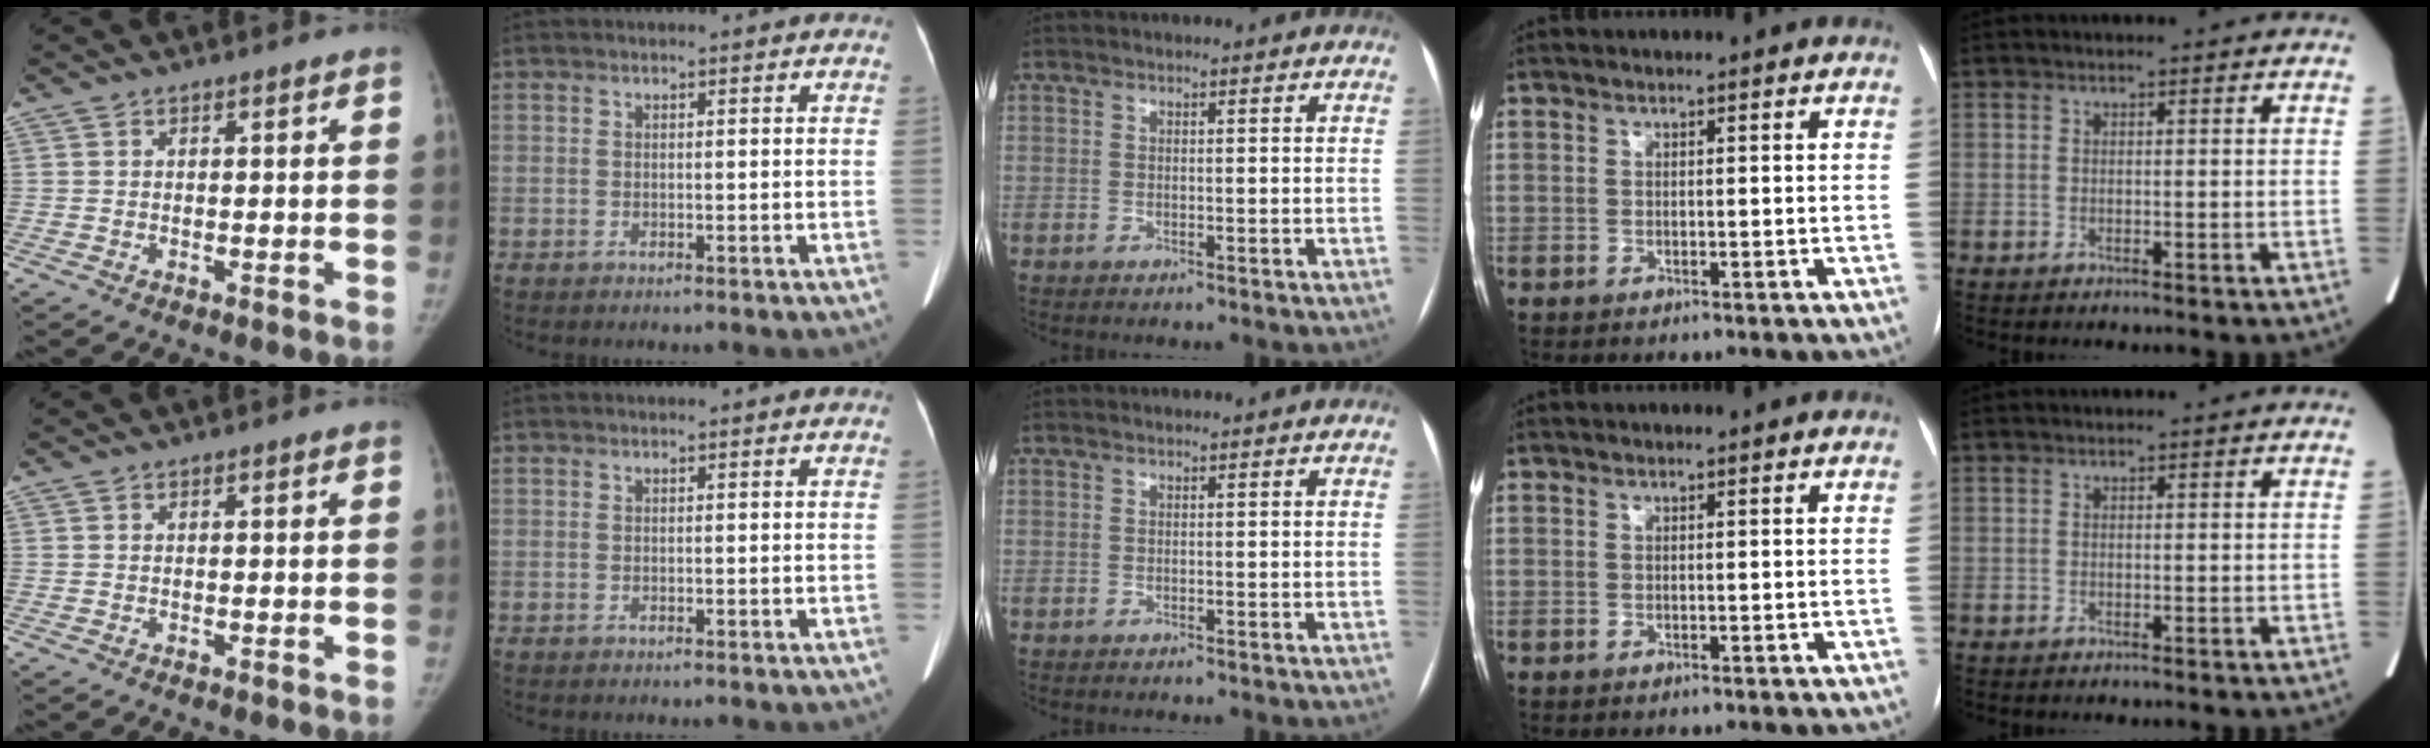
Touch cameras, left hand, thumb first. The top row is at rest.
{}